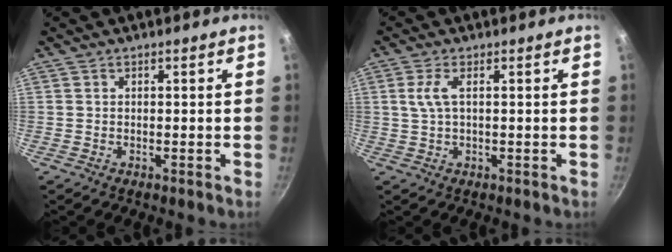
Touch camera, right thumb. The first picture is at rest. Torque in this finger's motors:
{"motor_torque": [-0.55, 0.44, 0.12, -0.10, 0.02]}